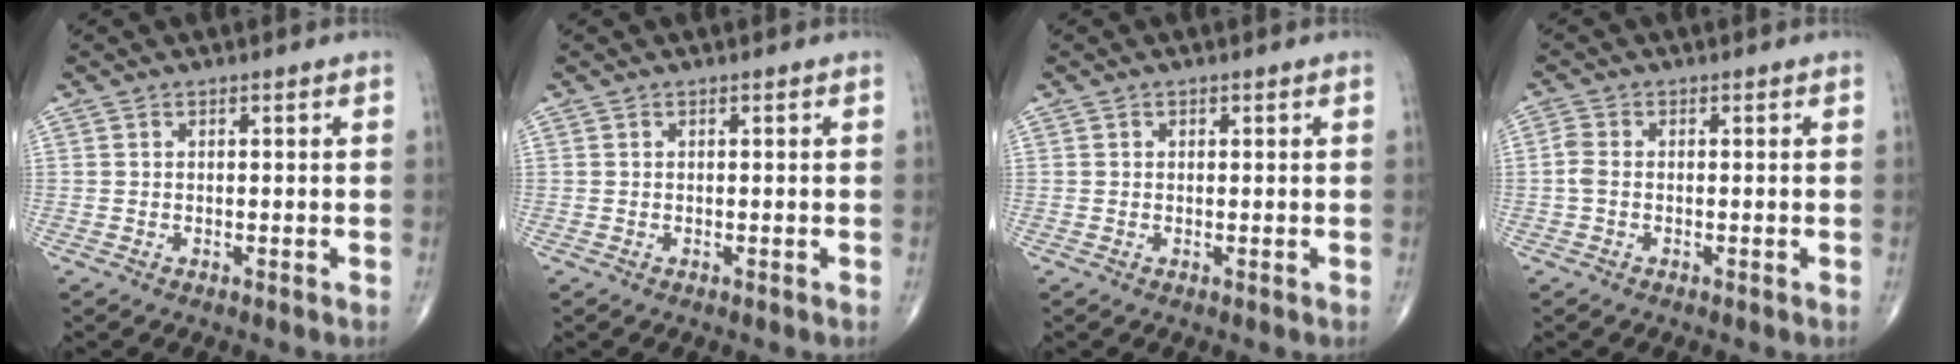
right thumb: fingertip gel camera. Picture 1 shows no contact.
{"total": 0.0}
{"total": 0.0}
{"total": 2.1, "force": [-0.4, 1.3, 1.7], "torque": [-0.041, 0.004, -0.014]}